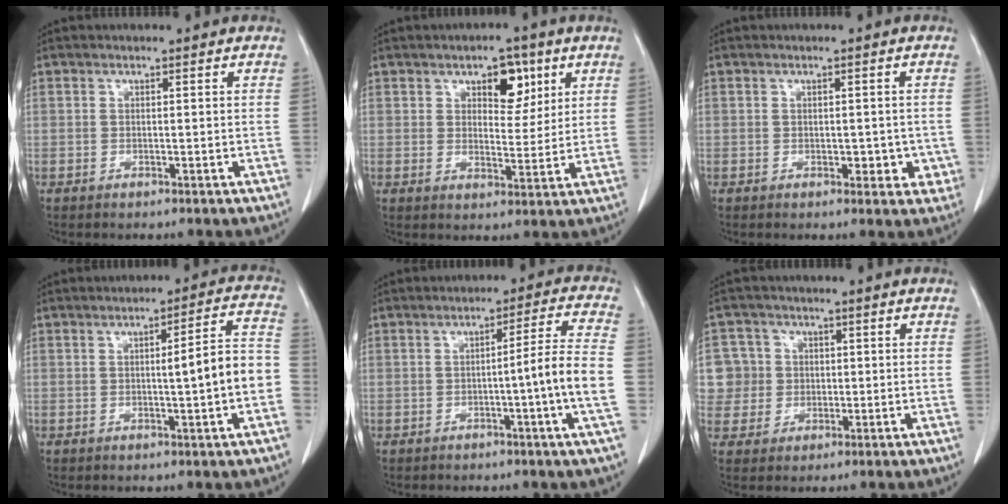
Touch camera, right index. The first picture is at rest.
{"total": 6.2, "force": [3.2, 3.2, 4.2], "torque": [-0.056, 0.005, 0.048]}
{"total": 3.5, "force": [-0.6, 2.3, 2.6], "torque": [-0.016, 0.007, 0.003]}
{"total": 8.2, "force": [-1.1, 0.1, 8.1], "torque": [-0.107, 0.020, -0.016]}
{"total": 6.7, "force": [-1.2, -1.2, 6.5], "torque": [-0.094, 0.005, -0.020]}
{"total": 7.2, "force": [1.0, 7.1, 0.3], "torque": [-0.010, 0.028, 0.029]}